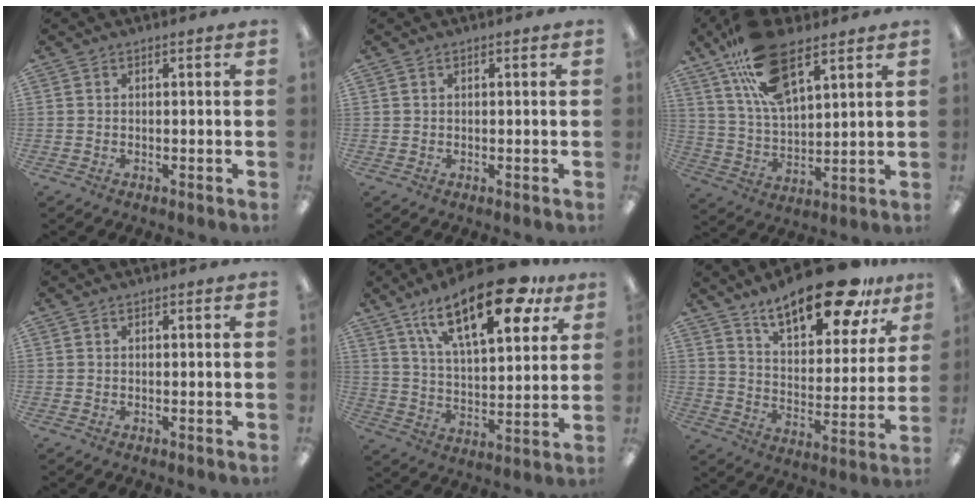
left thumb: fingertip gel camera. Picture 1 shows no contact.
{"total": 0.0}
{"total": 17.8, "force": [11.0, 7.8, 11.6], "torque": [-0.218, -0.037, 0.198]}
{"total": 0.0}
{"total": 22.7, "force": [13.4, 9.1, 15.9], "torque": [-0.243, -0.058, 0.218]}
{"total": 19.4, "force": [14.4, 6.9, 11.0], "torque": [-0.172, -0.083, 0.241]}